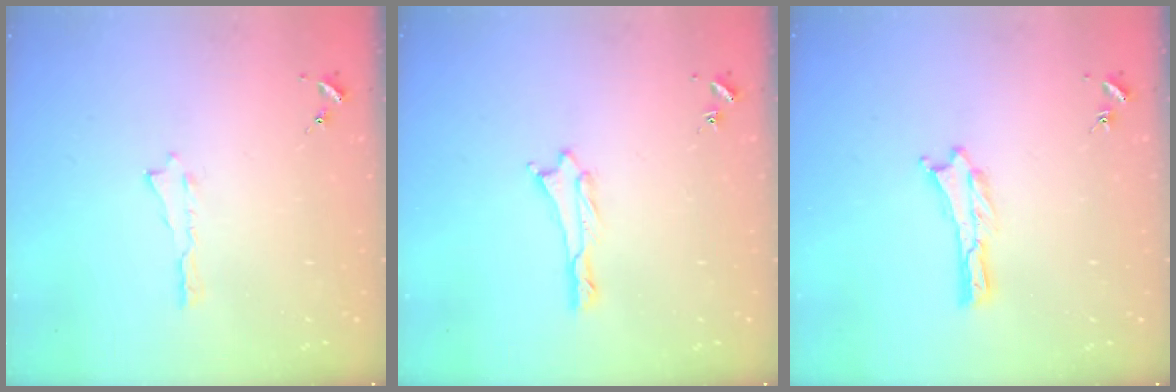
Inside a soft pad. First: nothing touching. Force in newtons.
{"total": 0.6, "press": 0.6, "slide": 0.1}
{"total": 0.0}